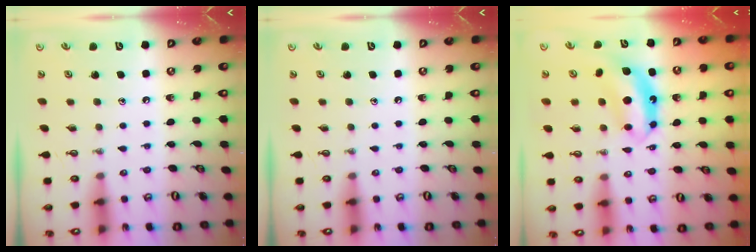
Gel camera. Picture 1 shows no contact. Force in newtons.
{"total": 0.0}
{"total": 7.0, "press": 7.0, "slide": 0.4}